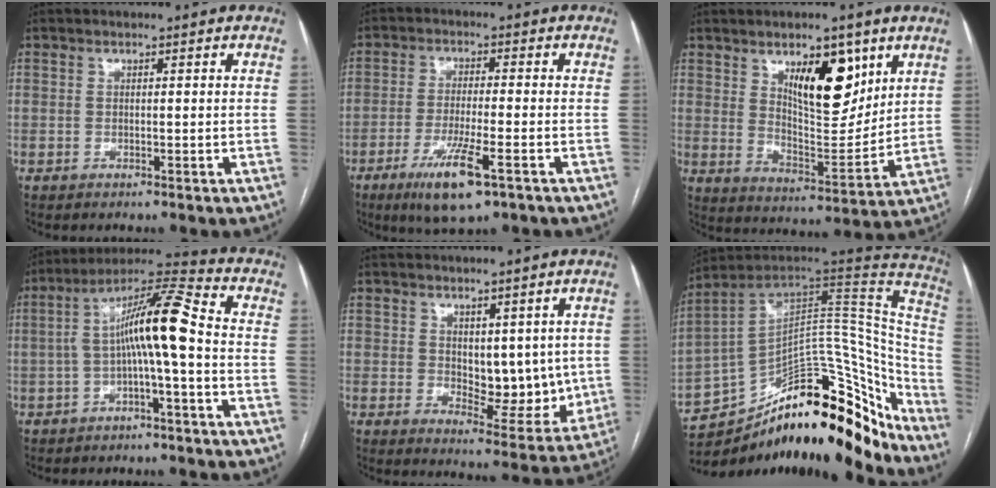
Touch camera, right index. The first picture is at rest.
{"total": 8.5, "force": [-4.5, 0.9, 7.1], "torque": [-0.134, -0.021, -0.074]}
{"total": 12.1, "force": [5.9, 4.5, 9.5], "torque": [-0.150, -0.006, 0.107]}
{"total": 10.7, "force": [-1.2, 0.4, 10.6], "torque": [-0.187, 0.037, -0.024]}
{"total": 8.3, "force": [1.3, 4.8, 6.7], "torque": [-0.075, -0.008, 0.035]}
{"total": 29.4, "force": [-22.2, 10.3, 16.2], "torque": [-0.168, 0.062, -0.312]}